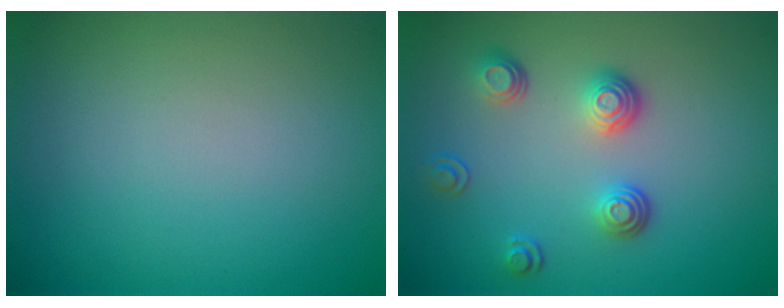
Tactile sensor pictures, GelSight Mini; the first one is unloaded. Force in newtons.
{"total": 3.4, "press": 2.6, "slide": 2.1}